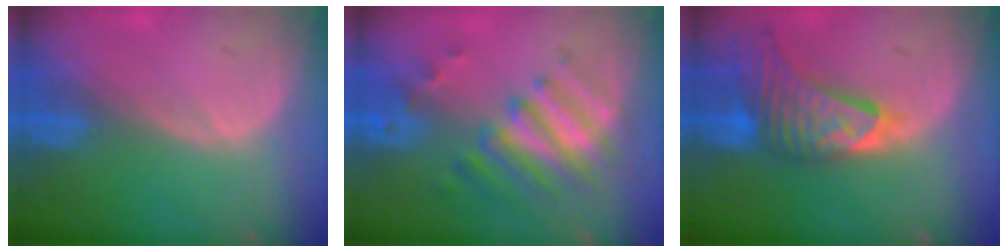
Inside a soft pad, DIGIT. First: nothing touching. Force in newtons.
{"total": 8.0, "press": 7.2, "slide": 3.6}
{"total": 9.2, "press": 8.3, "slide": 3.9}